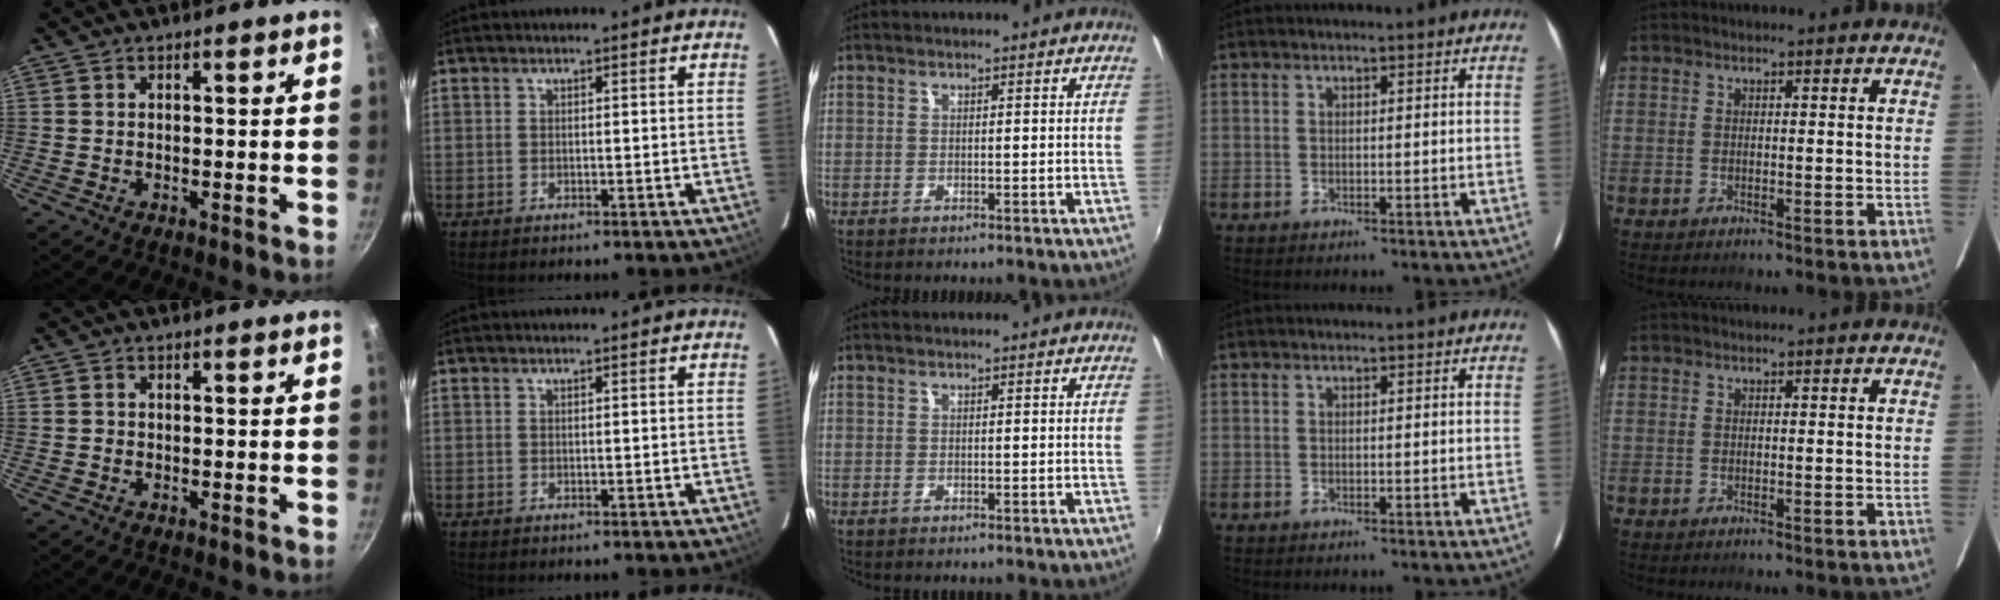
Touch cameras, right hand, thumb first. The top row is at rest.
{}